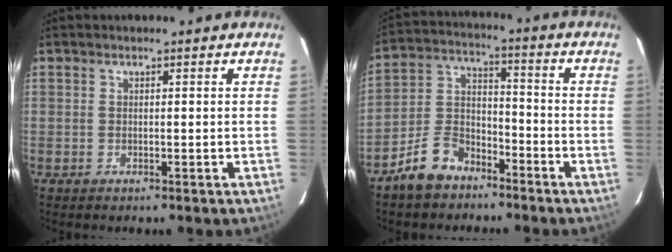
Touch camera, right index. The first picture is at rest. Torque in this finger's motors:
{"motor_torque": [0.11, -0.44, -0.21, -0.07]}